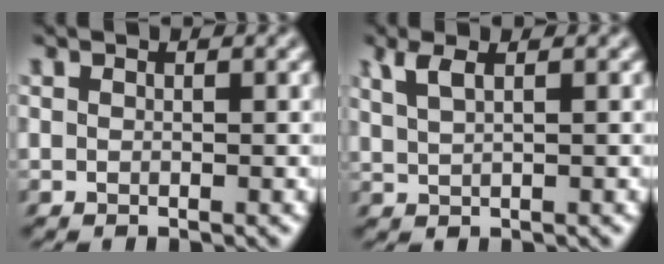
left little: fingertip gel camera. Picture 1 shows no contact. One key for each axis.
{"total": 2.2, "fx": 0.6, "fy": 0.8, "fz": 2.0, "tx": -0.052, "ty": 0.005, "tz": 0.013}